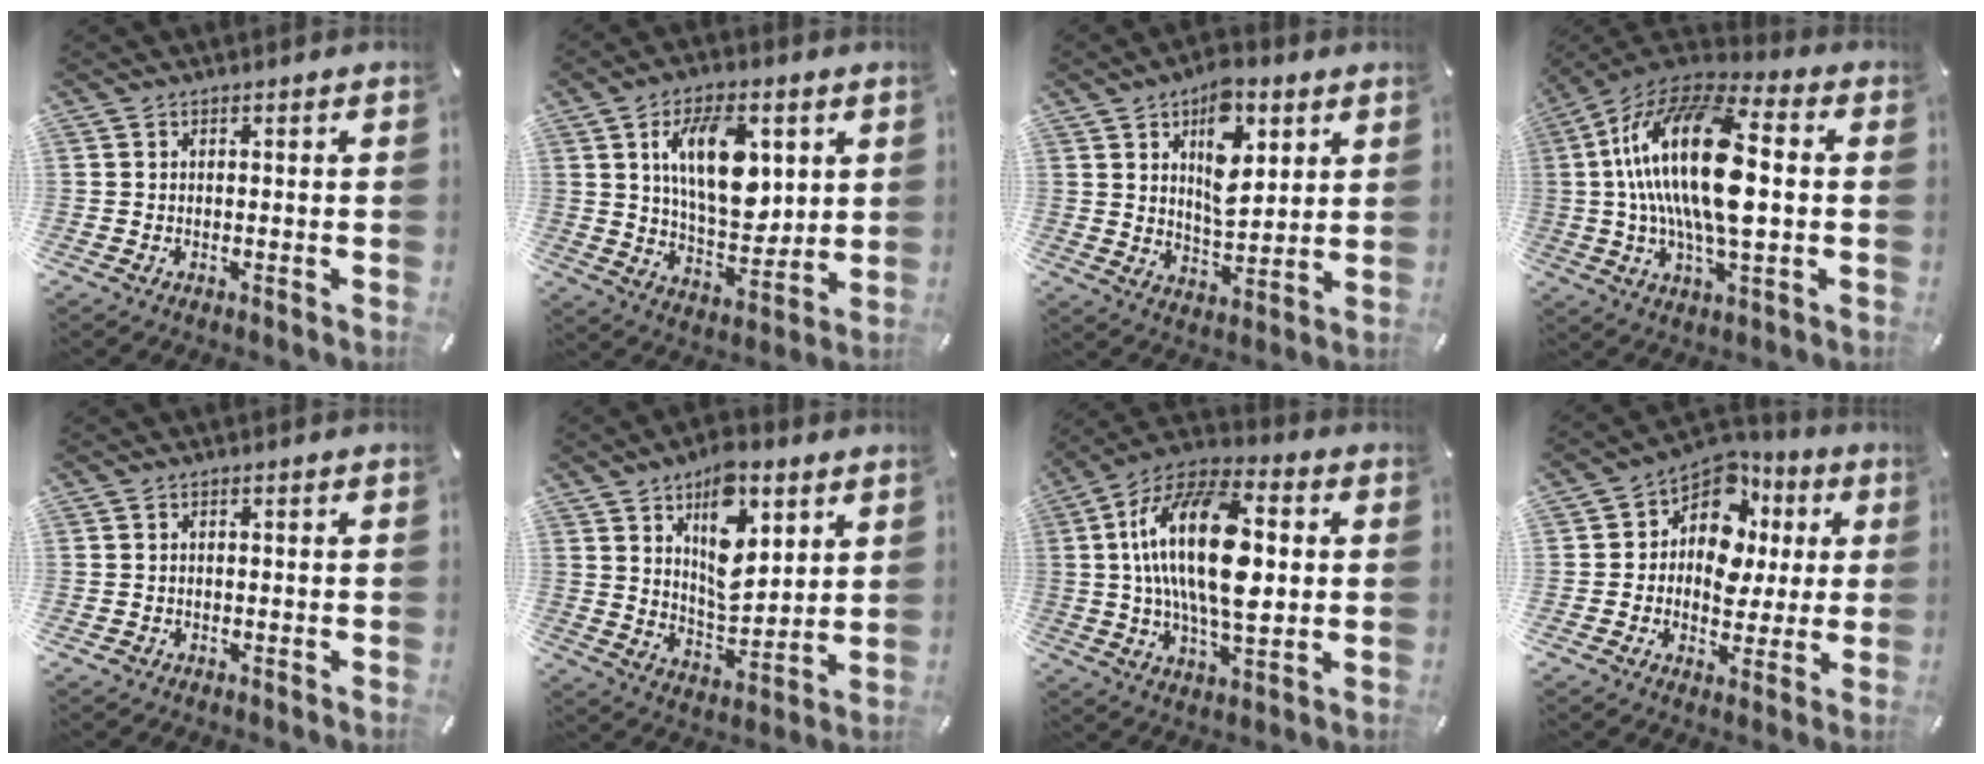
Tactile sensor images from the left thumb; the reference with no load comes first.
{"total": 16.8, "force": [5.3, 9.1, 13.1], "torque": [-0.227, -0.006, 0.088]}
{"total": 13.2, "force": [5.7, 7.5, 9.2], "torque": [-0.132, -0.013, 0.100]}
{"total": 24.1, "force": [1.8, 10.5, 21.6], "torque": [-0.434, -0.003, 0.026]}
{"total": 0.5, "force": [-0.2, 0.5, 0.2], "torque": [-0.004, 0.003, -0.006]}
{"total": 15.1, "force": [7.2, 8.4, 10.3], "torque": [-0.152, -0.022, 0.129]}
{"total": 22.6, "force": [3.0, 11.2, 19.3], "torque": [-0.384, -0.005, 0.038]}
{"total": 11.1, "force": [2.9, 9.1, 5.7], "torque": [-0.087, -0.029, 0.054]}